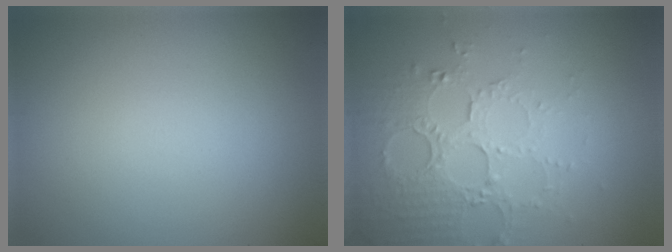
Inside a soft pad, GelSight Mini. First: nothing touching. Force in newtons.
{"total": 5.3, "press": 3.8, "slide": 3.7}